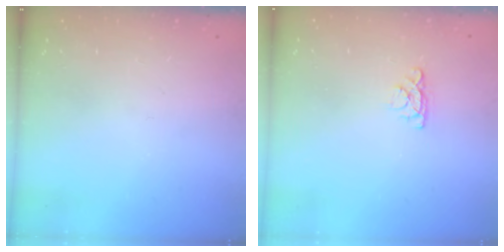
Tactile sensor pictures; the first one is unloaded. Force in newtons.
{"total": 4.0, "press": 4.0, "slide": 0.5}